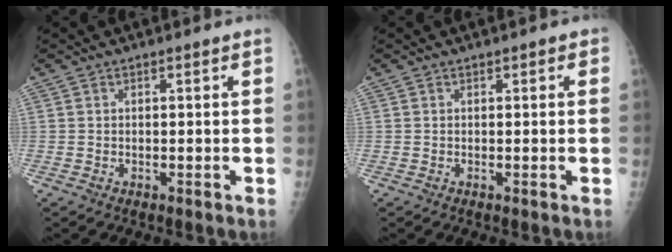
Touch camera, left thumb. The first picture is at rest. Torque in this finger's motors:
{"motor_torque": [-0.15, 0.26, -0.42, -0.17, 0.06]}